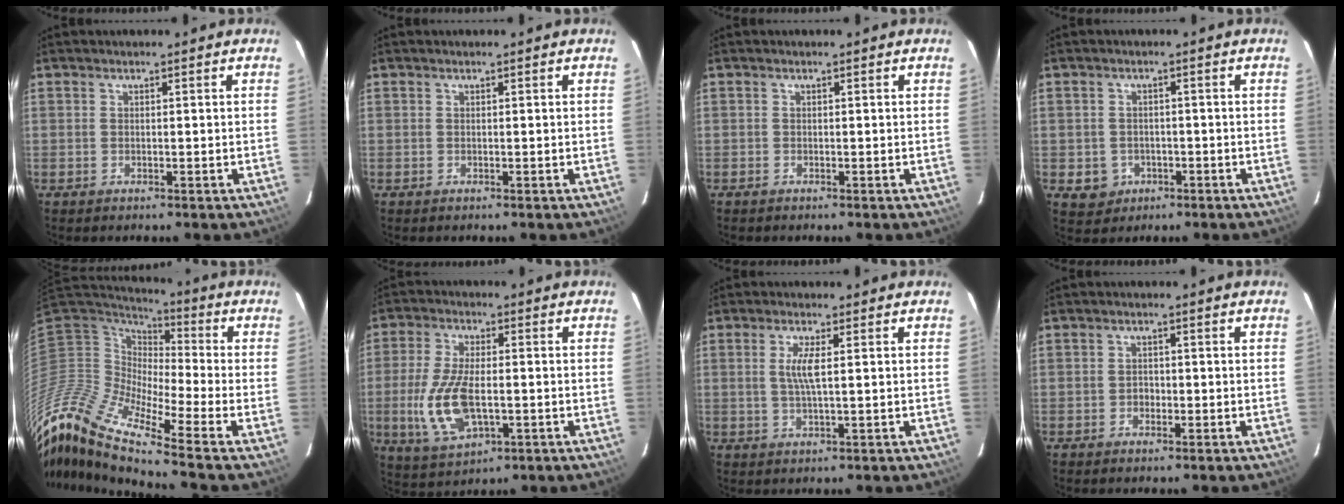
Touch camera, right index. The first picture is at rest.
{"total": 0.0}
{"total": 0.7, "force": [-0.4, 0.6, -0.2], "torque": [0.002, 0.003, -0.005]}
{"total": 4.7, "force": [-1.3, 4.4, 0.7], "torque": [-0.021, 0.013, -0.008]}
{"total": 16.3, "force": [-13.1, 1.4, 9.6], "torque": [-0.167, -0.031, -0.272]}
{"total": 12.4, "force": [-2.2, 5.7, 10.8], "torque": [-0.230, -0.009, -0.034]}
{"total": 3.8, "force": [0.7, 0.3, 3.7], "torque": [-0.073, -0.003, 0.014]}
{"total": 1.5, "force": [-0.6, 1.2, 0.4], "torque": [-0.005, 0.003, -0.008]}